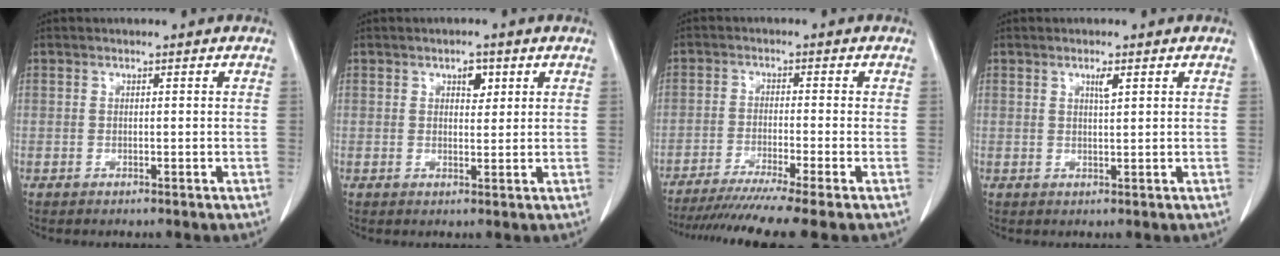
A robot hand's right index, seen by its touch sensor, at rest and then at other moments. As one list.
[{"total": 2.4, "force": [1.2, 1.3, 1.7], "torque": [-0.022, -0.001, 0.018]}, {"total": 11.3, "force": [-9.2, -1.7, 6.3], "torque": [-0.083, -0.033, -0.144]}, {"total": 1.6, "force": [0.8, 0.1, 1.4], "torque": [-0.027, -0.003, 0.014]}]